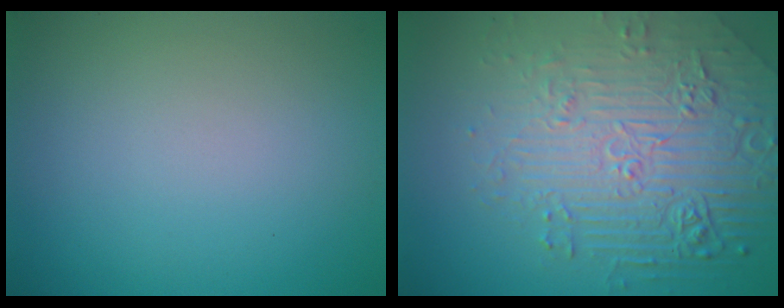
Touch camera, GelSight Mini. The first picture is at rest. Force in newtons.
{"total": 8.3, "press": 5.8, "slide": 5.9}